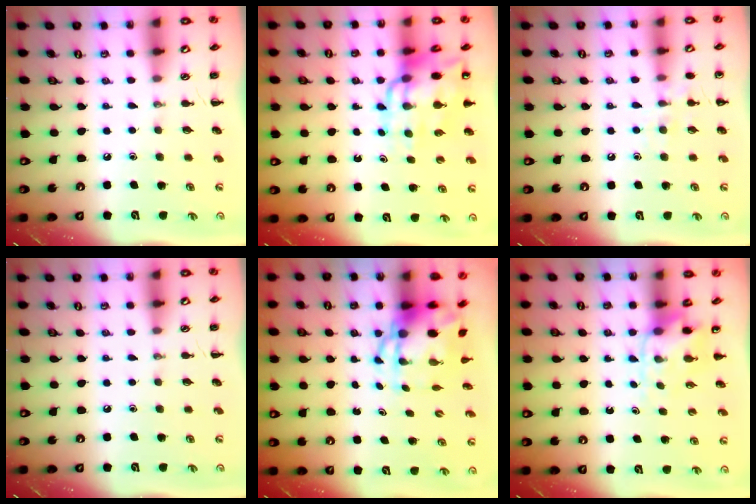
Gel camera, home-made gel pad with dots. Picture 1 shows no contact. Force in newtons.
{"total": 14.7, "press": 14.2, "slide": 3.6}
{"total": 7.1, "press": 7.0, "slide": 1.1}
{"total": 0.0}
{"total": 5.7, "press": 5.5, "slide": 1.4}
{"total": 4.7, "press": 4.7, "slide": 0.3}